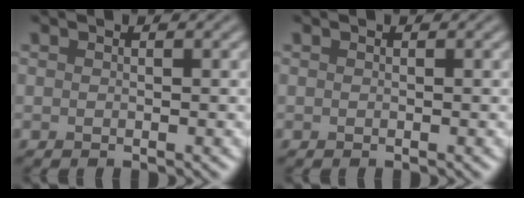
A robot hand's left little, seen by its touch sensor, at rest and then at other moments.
{"total": 0.0}